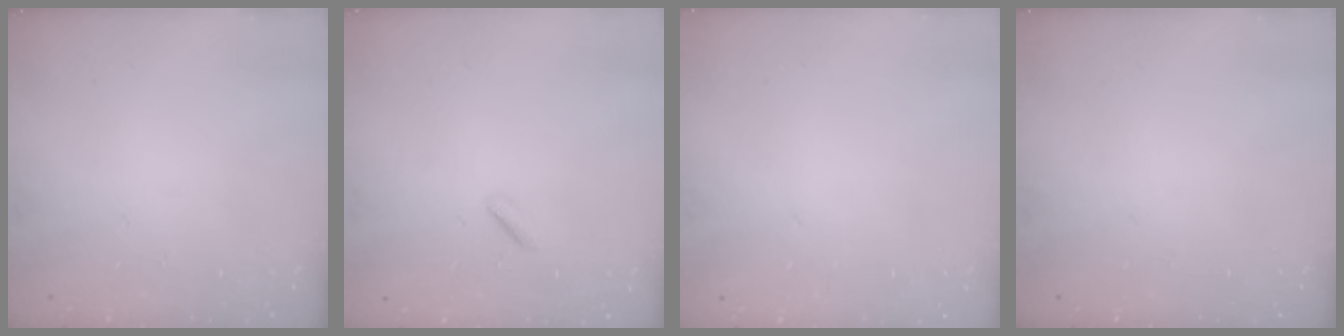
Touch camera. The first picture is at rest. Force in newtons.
{"total": 1.1, "press": 1.0, "slide": 0.4}
{"total": 2.1, "press": 2.1, "slide": 0.1}
{"total": 0.0}